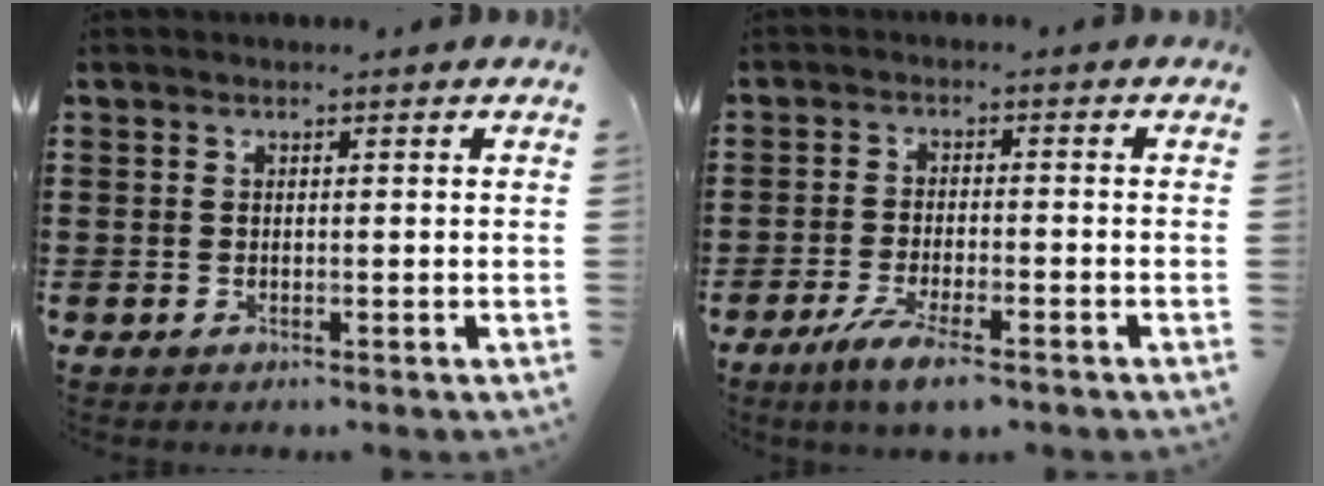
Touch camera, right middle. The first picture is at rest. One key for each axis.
{"total": 4.9, "fx": -3.5, "fy": 0.7, "fz": 3.3, "tx": -0.072, "ty": -0.009, "tz": -0.066}